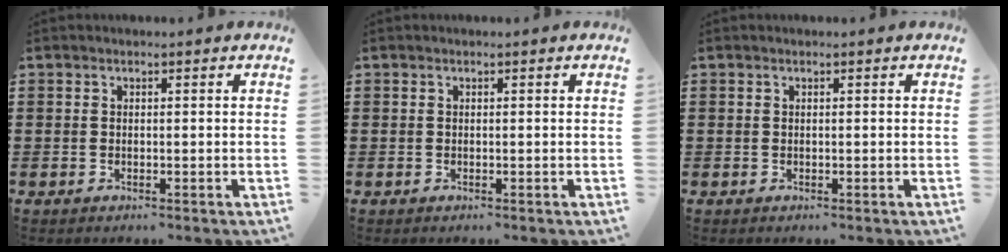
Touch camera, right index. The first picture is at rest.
{"total": 0.0}
{"total": 0.0}